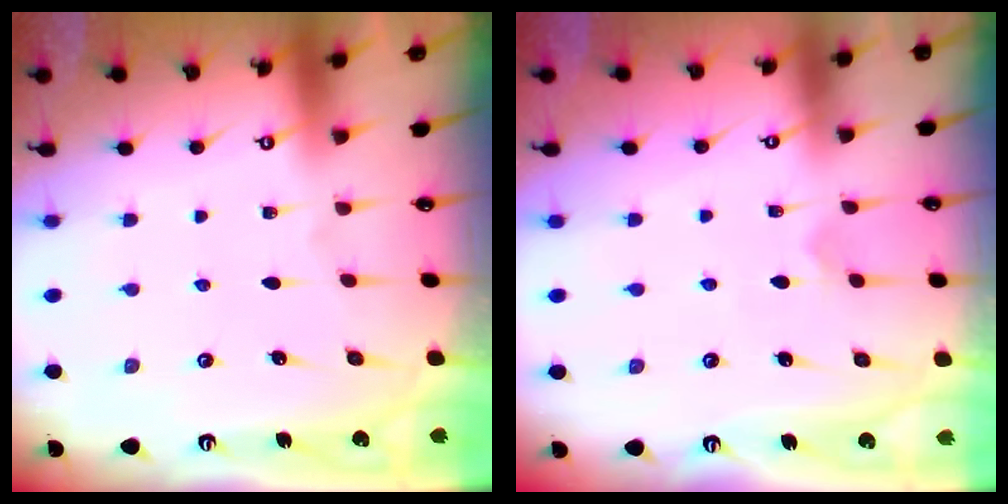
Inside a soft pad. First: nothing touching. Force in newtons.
{"total": 2.5, "press": 2.5, "slide": 0.5}